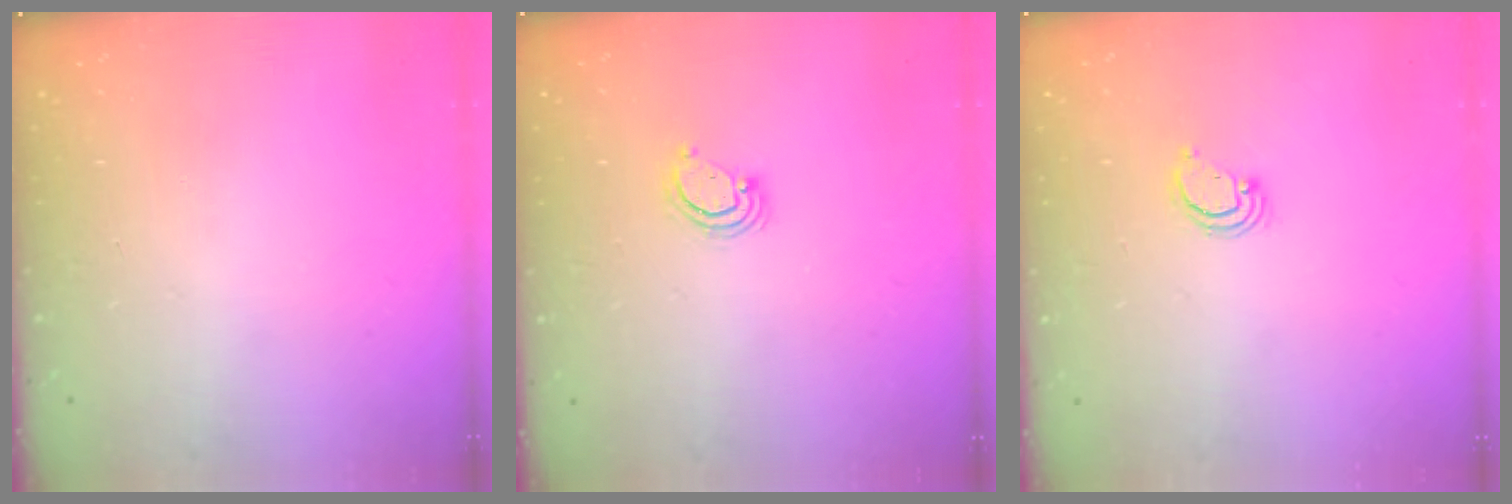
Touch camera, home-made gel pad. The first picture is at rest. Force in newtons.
{"total": 2.6, "press": 2.6, "slide": 0.3}
{"total": 2.6, "press": 2.6, "slide": 0.2}